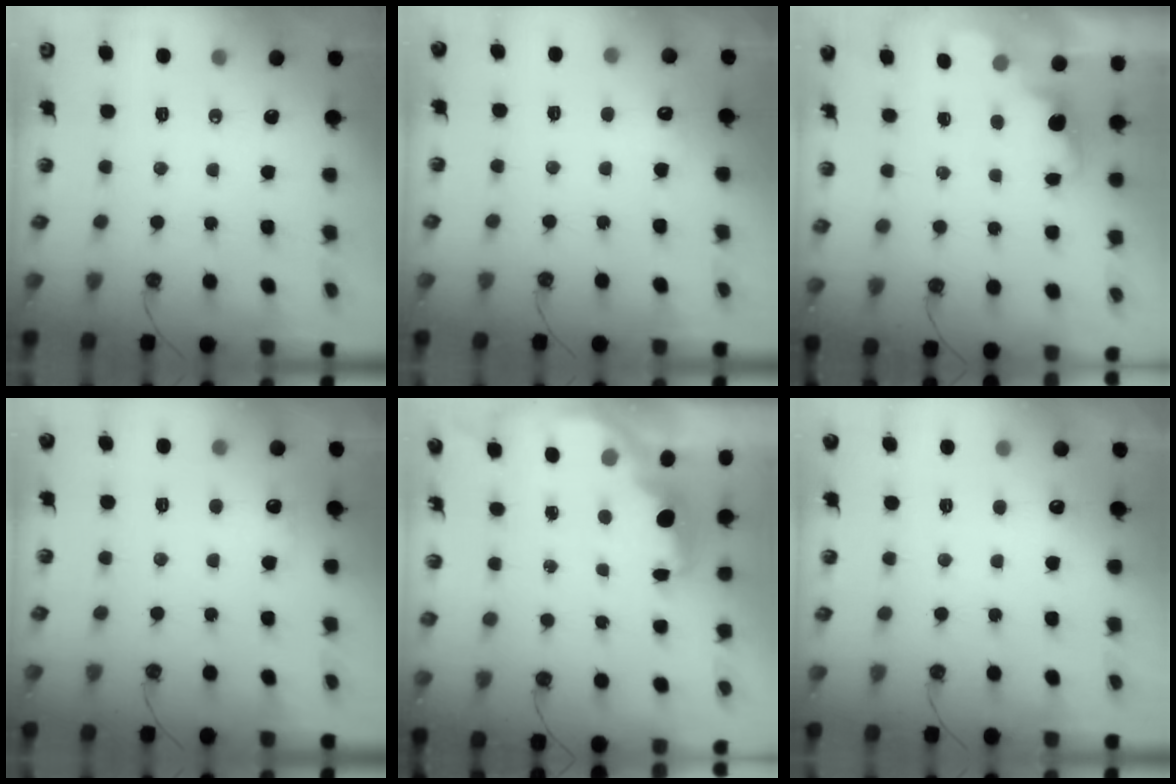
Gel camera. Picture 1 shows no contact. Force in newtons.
{"total": 4.3, "press": 4.2, "slide": 1.1}
{"total": 1.3, "press": 1.0, "slide": 0.9}
{"total": 5.1, "press": 4.9, "slide": 1.3}
{"total": 2.8, "press": 2.6, "slide": 0.9}
{"total": 1.5, "press": 1.2, "slide": 0.9}